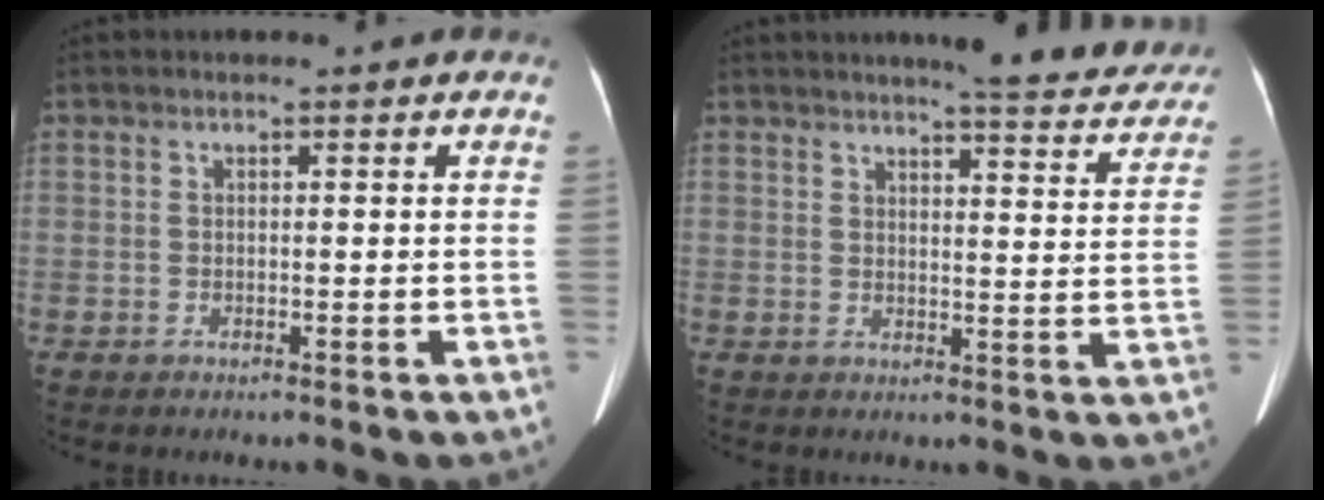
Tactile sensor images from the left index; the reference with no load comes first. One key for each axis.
{"total": 12.1, "fx": 11.1, "fy": 1.4, "fz": 4.5, "tx": -0.042, "ty": -0.022, "tz": 0.114}